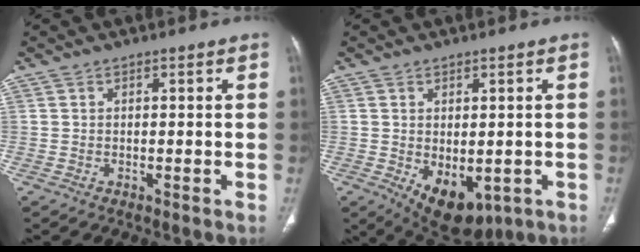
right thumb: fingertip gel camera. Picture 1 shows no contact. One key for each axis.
{"total": 9.6, "fx": -2.7, "fy": 5.5, "fz": 7.3, "tx": -0.093, "ty": -0.006, "tz": -0.017}